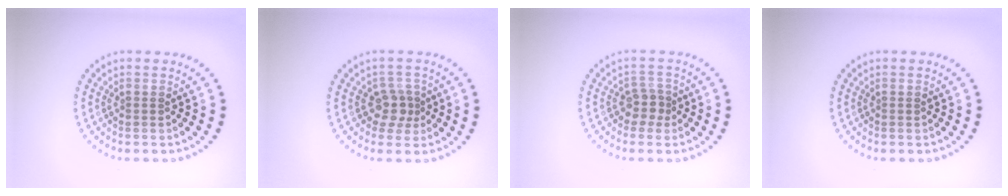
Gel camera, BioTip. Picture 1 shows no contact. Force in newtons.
{"total": 2.2, "press": 1.8, "slide": 1.3}
{"total": 1.8, "press": 1.4, "slide": 1.2}
{"total": 0.0}